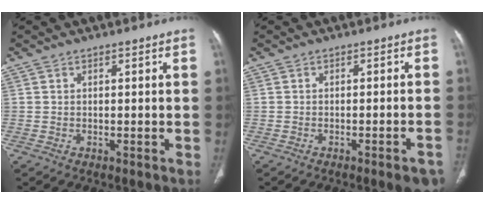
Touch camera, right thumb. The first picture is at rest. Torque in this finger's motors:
{"motor_torque": [0.89, 0.02, 0.47, -0.11, 0.08]}